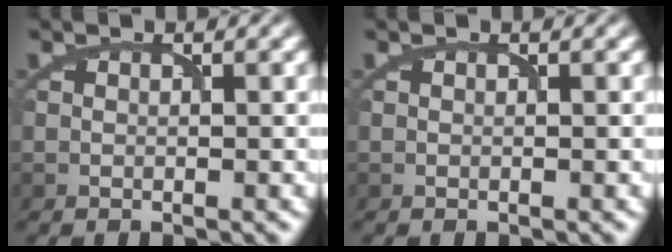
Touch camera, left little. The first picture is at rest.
{"total": 0.0}